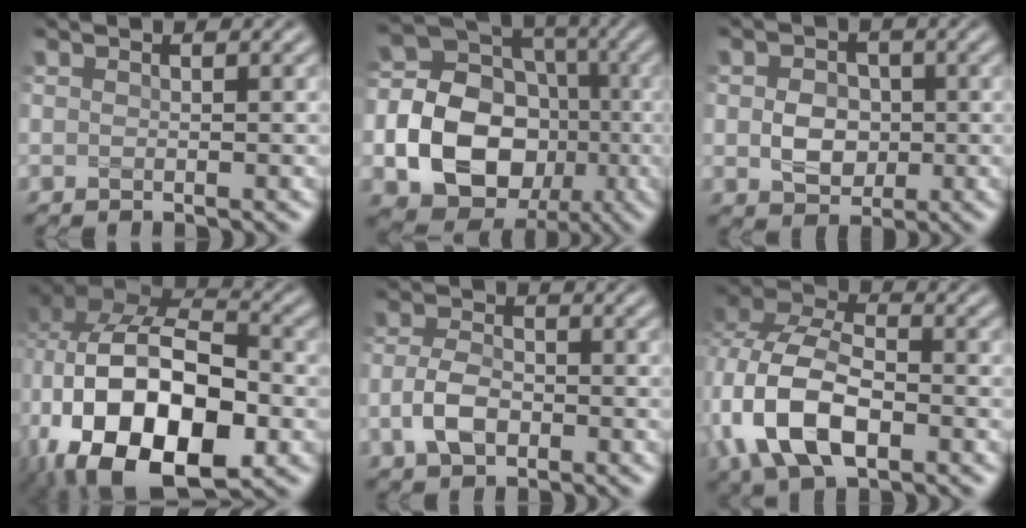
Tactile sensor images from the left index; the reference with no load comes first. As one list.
[{"total": 14.4, "force": [-2.9, 11.8, 7.7], "torque": [-0.150, -0.007, -0.064]}, {"total": 3.6, "force": [-0.3, 2.9, 2.1], "torque": [-0.037, -0.002, -0.007]}, {"total": 18.0, "force": [-4.8, 11.3, 13.2], "torque": [-0.230, -0.011, -0.071]}, {"total": 3.7, "force": [-1.2, 2.4, 2.6], "torque": [-0.057, 0.001, -0.030]}, {"total": 9.9, "force": [-2.3, 6.0, 7.5], "torque": [-0.172, -0.002, -0.055]}]